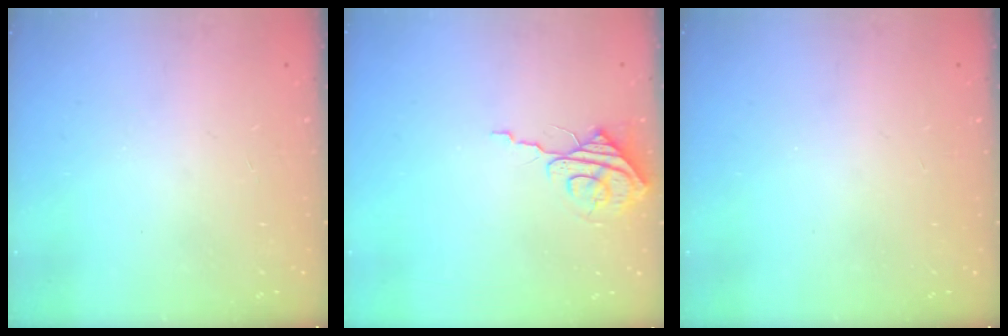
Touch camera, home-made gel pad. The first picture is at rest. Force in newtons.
{"total": 8.5, "press": 8.5, "slide": 0.3}
{"total": 0.0}